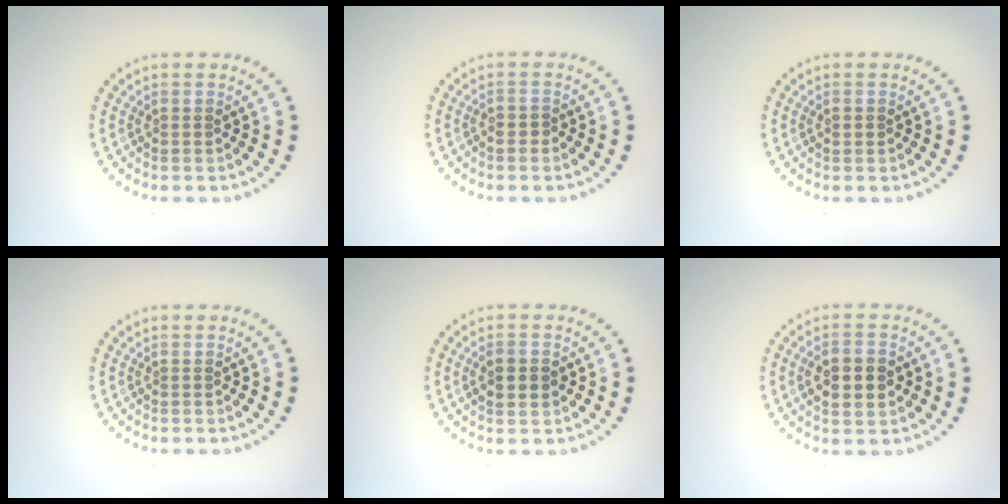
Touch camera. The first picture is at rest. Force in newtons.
{"total": 0.6, "press": 0.4, "slide": 0.3}
{"total": 1.0, "press": 1.0, "slide": 0.0}
{"total": 0.0}
{"total": 2.3, "press": 2.2, "slide": 0.1}
{"total": 4.0, "press": 4.0, "slide": 0.2}